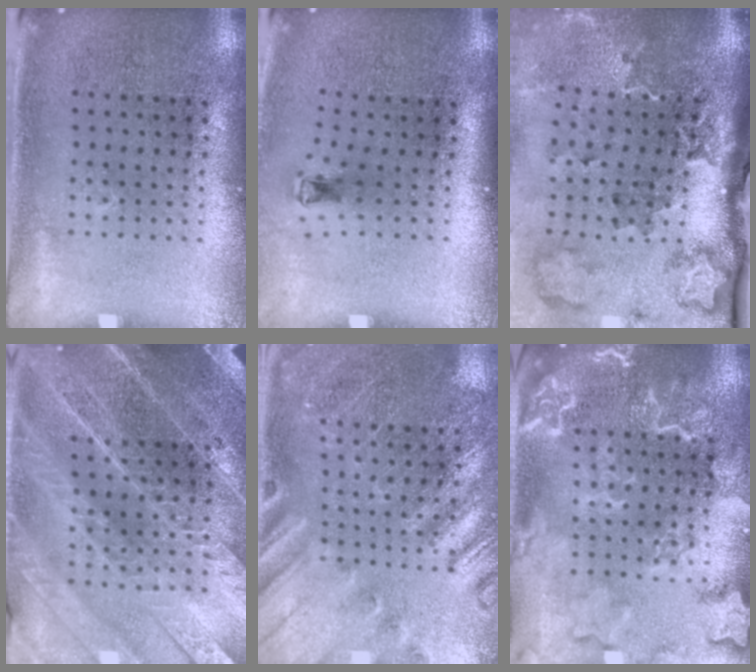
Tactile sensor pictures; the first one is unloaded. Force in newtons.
{"total": 0.7, "press": 0.3, "slide": 0.7}
{"total": 3.1, "press": 2.1, "slide": 2.3}
{"total": 4.4, "press": 3.9, "slide": 2.0}
{"total": 2.3, "press": 2.2, "slide": 0.6}
{"total": 2.8, "press": 2.8, "slide": 0.4}